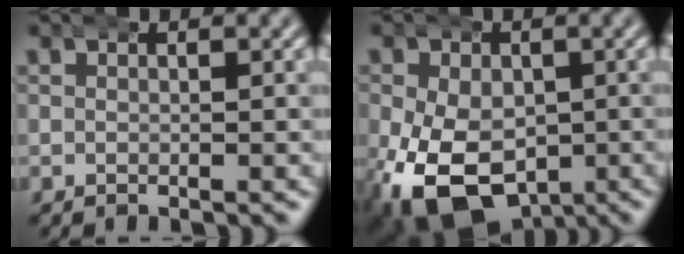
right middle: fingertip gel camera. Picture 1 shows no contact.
{"total": 12.4, "force": [-4.8, 9.0, 7.0], "torque": [-0.163, -0.072, -0.047]}